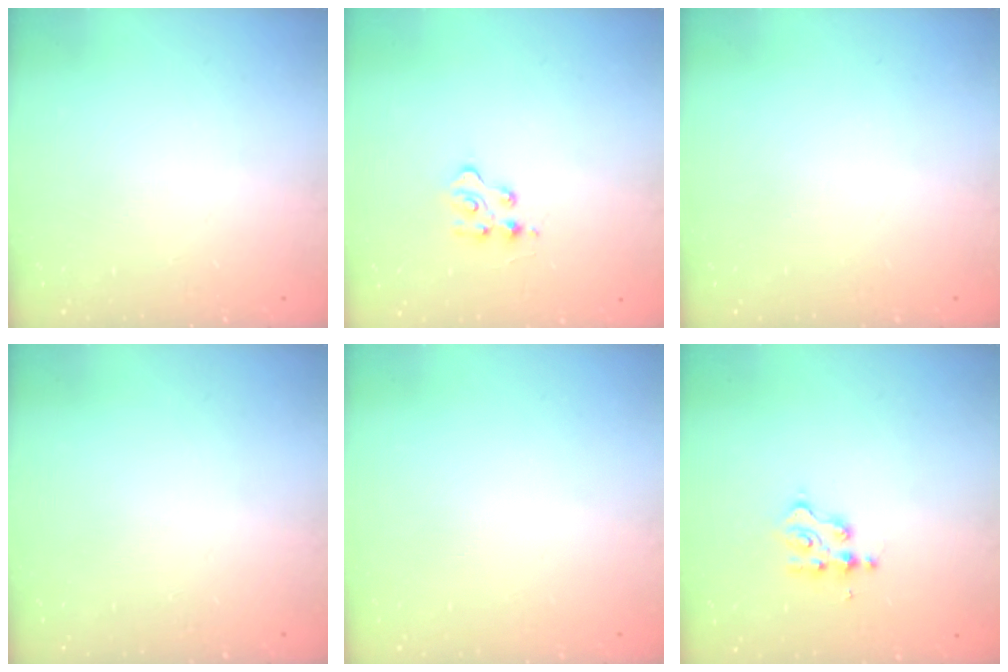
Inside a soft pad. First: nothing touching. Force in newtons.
{"total": 3.8, "press": 3.7, "slide": 0.5}
{"total": 0.0}
{"total": 0.0}
{"total": 0.0}
{"total": 2.7, "press": 2.6, "slide": 0.4}